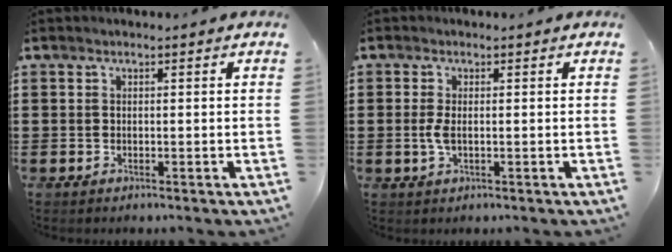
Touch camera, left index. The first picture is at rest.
{"total": 2.3, "force": [-0.2, 0.8, 2.2], "torque": [-0.055, -0.003, -0.009]}